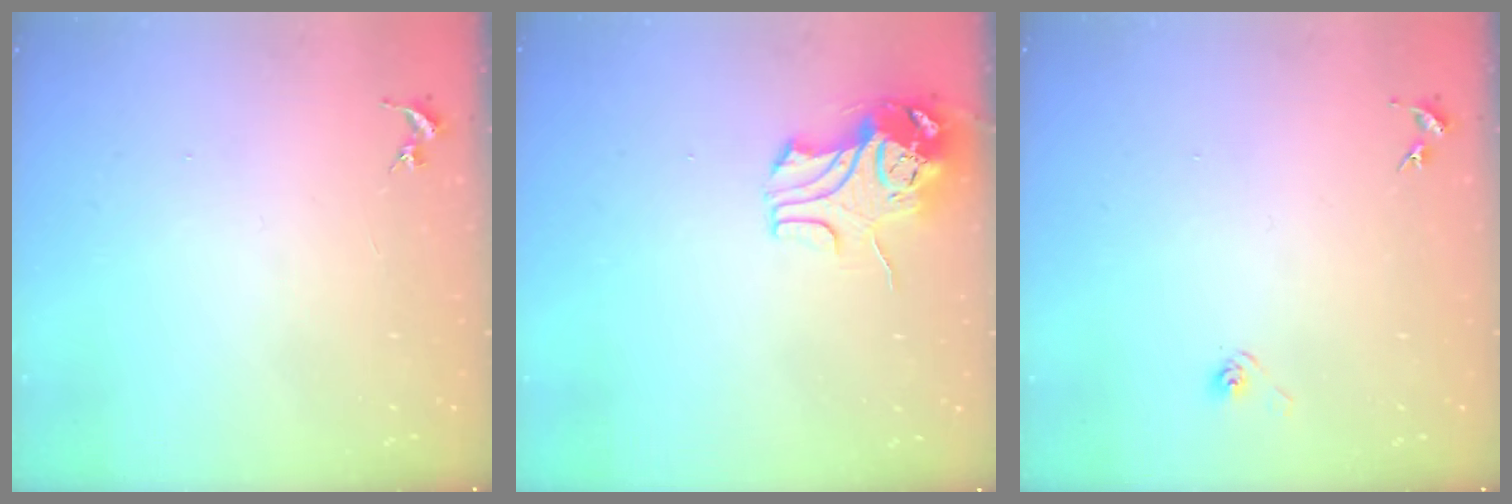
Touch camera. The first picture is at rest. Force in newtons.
{"total": 9.8, "press": 9.7, "slide": 1.4}
{"total": 2.9, "press": 2.6, "slide": 1.4}